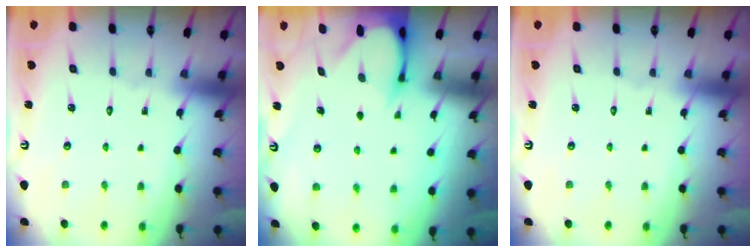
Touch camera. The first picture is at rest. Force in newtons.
{"total": 3.2, "press": 3.2, "slide": 0.3}
{"total": 0.0}